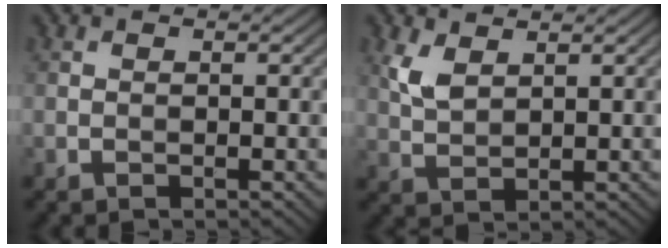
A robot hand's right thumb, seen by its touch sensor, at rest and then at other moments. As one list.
[{"total": 3.5, "force": [1.9, 1.7, 2.3], "torque": [-0.065, 0.000, 0.044]}]